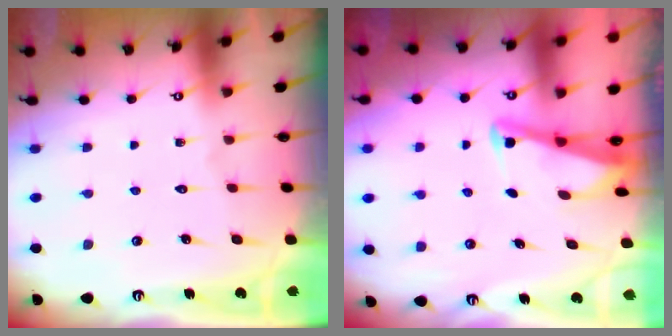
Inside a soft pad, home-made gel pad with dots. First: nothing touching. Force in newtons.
{"total": 2.7, "press": 2.7, "slide": 0.3}